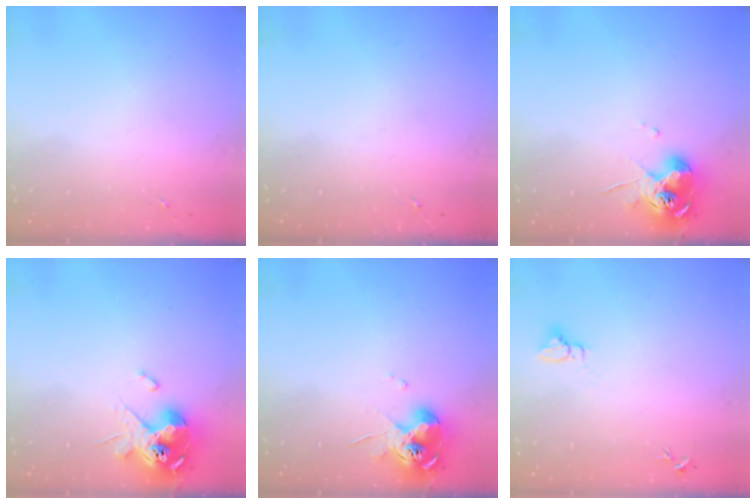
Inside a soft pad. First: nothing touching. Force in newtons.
{"total": 0.0}
{"total": 10.4, "press": 10.3, "slide": 1.0}
{"total": 14.1, "press": 14.0, "slide": 1.7}
{"total": 10.4, "press": 10.3, "slide": 1.0}
{"total": 2.7, "press": 2.7, "slide": 0.1}